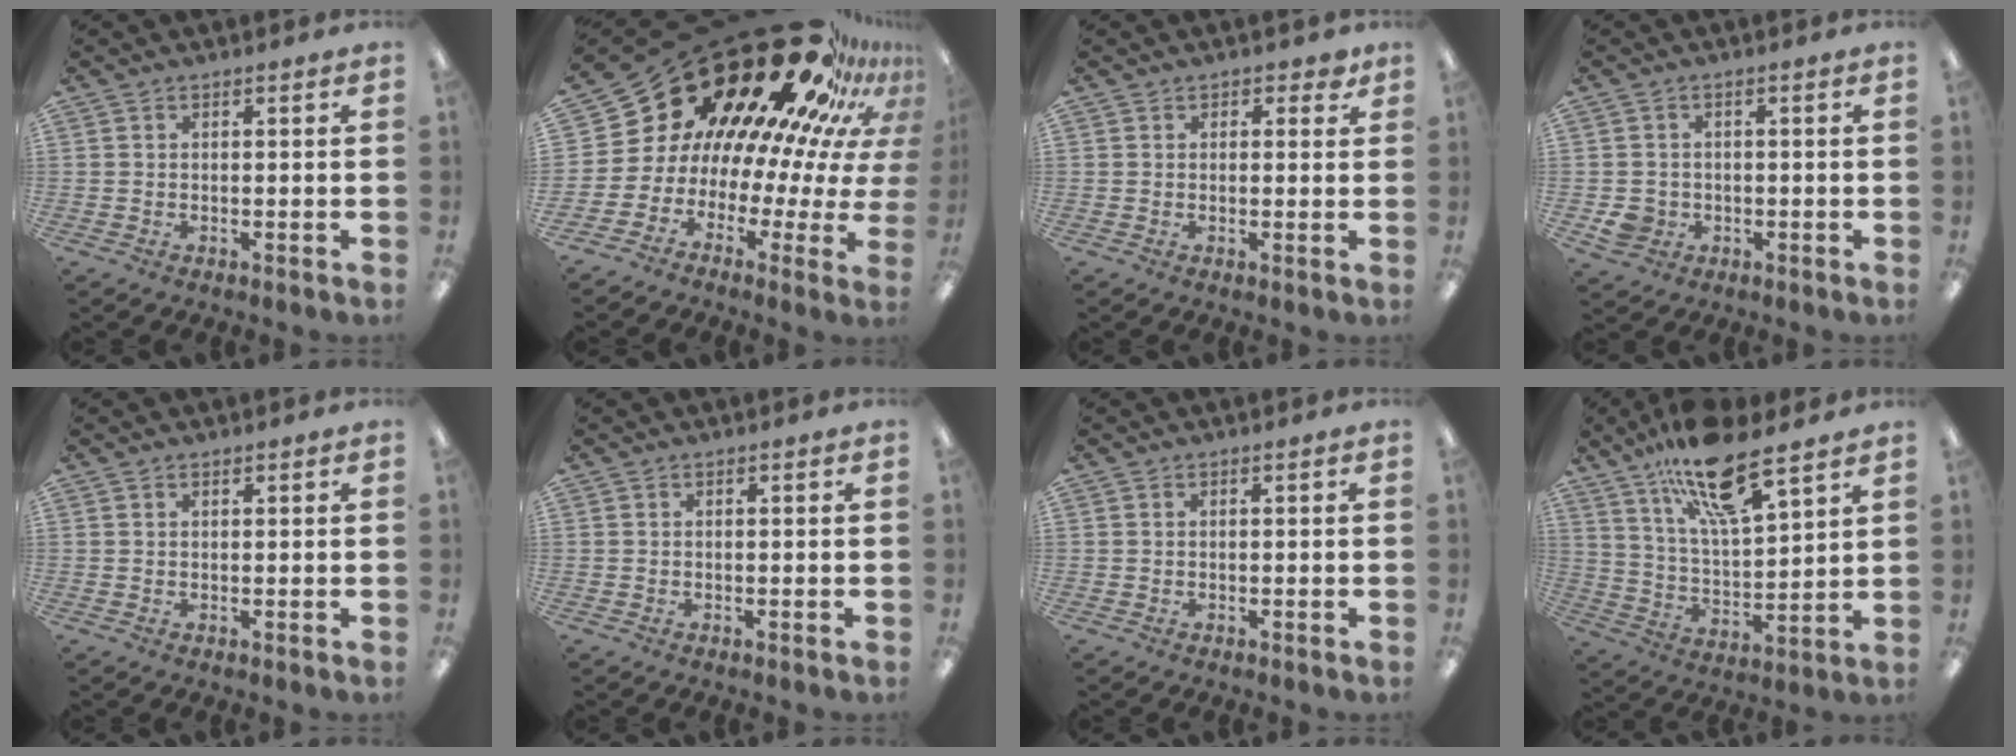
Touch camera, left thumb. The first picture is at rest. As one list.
[{"total": 30.7, "force": [20.0, 15.8, 17.1], "torque": [-0.234, -0.198, 0.402]}, {"total": 2.1, "force": [1.3, 1.4, 0.9], "torque": [-0.003, -0.003, 0.019]}, {"total": 4.2, "force": [-0.9, 3.9, 1.2], "torque": [-0.020, 0.004, -0.017]}, {"total": 0.8, "force": [0.6, 0.4, 0.4], "torque": [-0.009, 0.000, 0.012]}, {"total": 0.0}, {"total": 0.0}, {"total": 17.2, "force": [12.2, 4.7, 11.1], "torque": [-0.202, -0.056, 0.205]}]